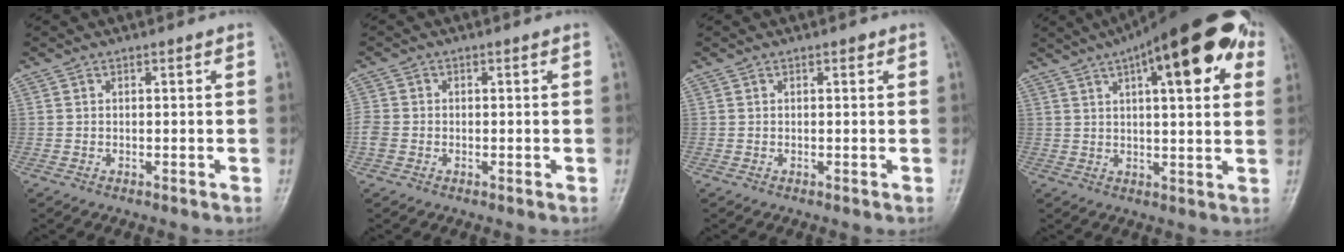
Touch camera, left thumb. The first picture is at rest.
{"total": 3.4, "force": [-1.0, 2.8, 1.7], "torque": [-0.038, 0.003, -0.022]}
{"total": 0.7, "force": [0.3, 0.5, 0.4], "torque": [0.004, 0.001, 0.001]}
{"total": 21.5, "force": [9.4, 7.2, 18.0], "torque": [-0.240, 0.014, 0.130]}